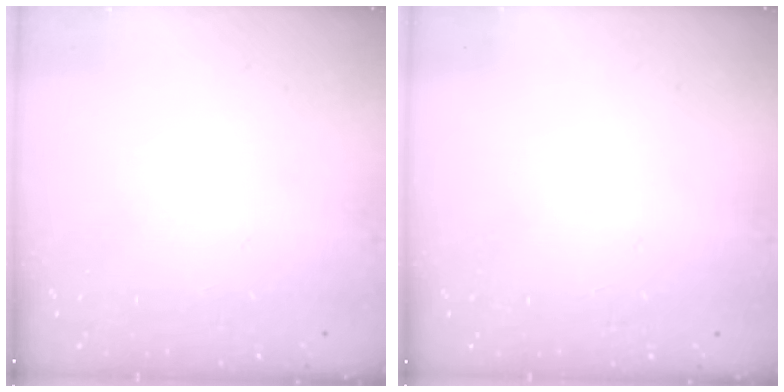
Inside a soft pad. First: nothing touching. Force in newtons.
{"total": 2.5, "press": 2.5, "slide": 0.2}